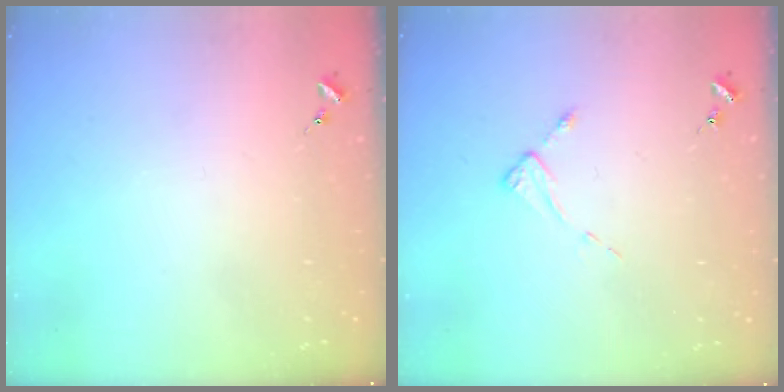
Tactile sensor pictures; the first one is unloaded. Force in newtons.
{"total": 2.6, "press": 2.6, "slide": 0.4}